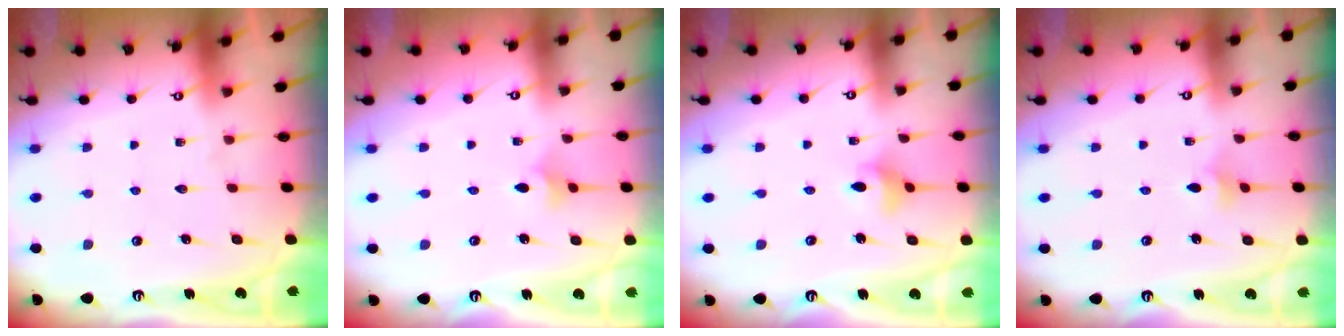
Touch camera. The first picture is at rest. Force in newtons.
{"total": 3.0, "press": 2.9, "slide": 0.7}
{"total": 3.8, "press": 3.6, "slide": 1.1}
{"total": 2.8, "press": 2.8, "slide": 0.6}